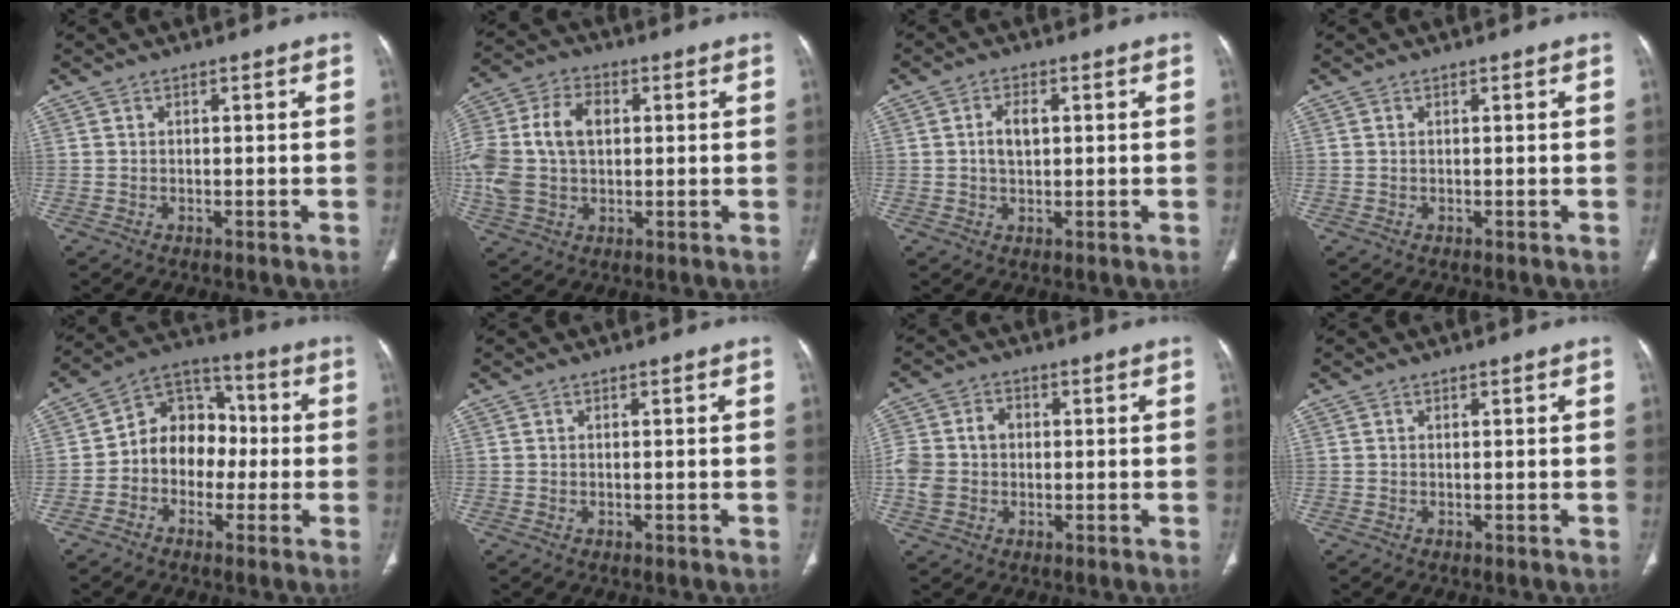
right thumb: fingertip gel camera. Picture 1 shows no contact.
{"total": 16.1, "force": [1.3, 11.1, 11.6], "torque": [-0.263, 0.019, 0.024]}
{"total": 4.0, "force": [0.6, 2.3, 3.2], "torque": [-0.058, 0.003, 0.010]}
{"total": 0.0}
{"total": 11.8, "force": [-1.4, 9.6, 6.7], "torque": [-0.061, 0.043, -0.040]}
{"total": 0.0}
{"total": 7.8, "force": [-0.3, 6.4, 4.4], "torque": [-0.086, 0.019, -0.009]}
{"total": 0.0}